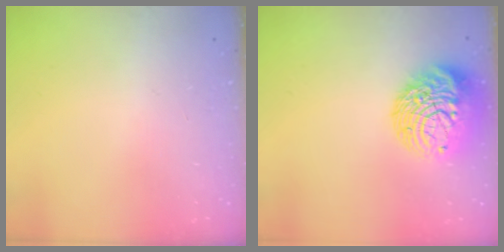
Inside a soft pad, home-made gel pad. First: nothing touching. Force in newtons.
{"total": 16.1, "press": 16.0, "slide": 1.5}